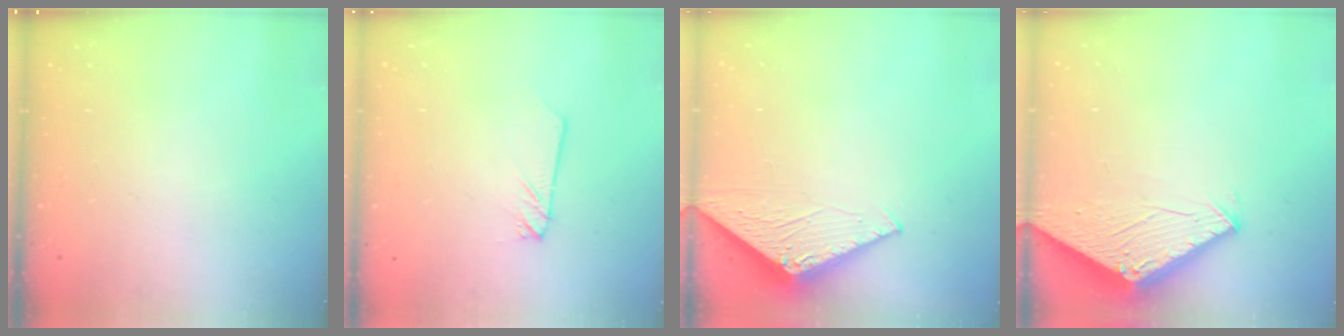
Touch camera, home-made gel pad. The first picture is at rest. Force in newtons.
{"total": 1.6, "press": 1.6, "slide": 0.0}
{"total": 2.8, "press": 2.8, "slide": 0.2}
{"total": 2.9, "press": 2.9, "slide": 0.2}